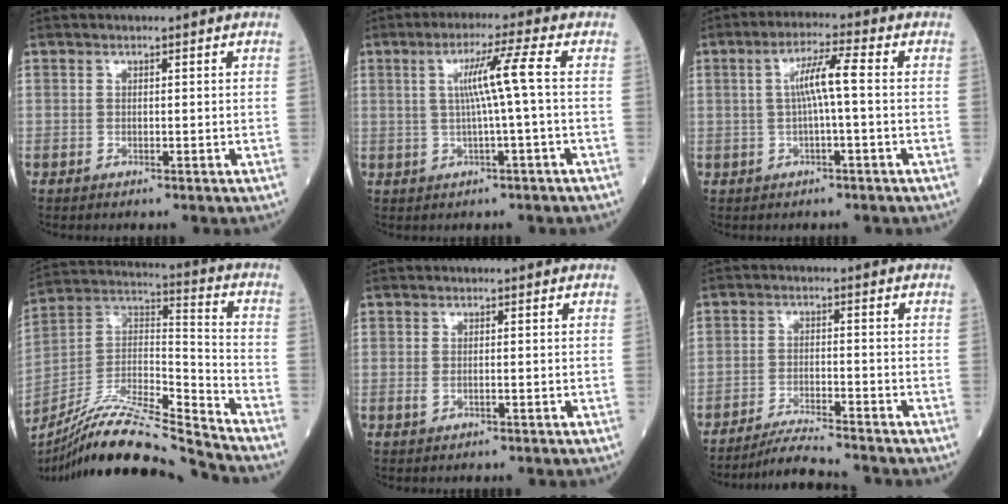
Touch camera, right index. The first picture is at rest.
{"total": 6.2, "force": [0.5, -1.6, 6.0], "torque": [-0.108, 0.010, 0.013]}
{"total": 5.5, "force": [0.2, 0.0, 5.5], "torque": [-0.101, 0.014, 0.005]}
{"total": 19.0, "force": [-17.5, -0.6, 7.4], "torque": [-0.148, 0.020, -0.317]}
{"total": 1.2, "force": [-0.2, 0.5, 1.0], "torque": [-0.023, -0.003, -0.001]}
{"total": 6.6, "force": [-6.2, -0.8, 2.0], "torque": [-0.032, -0.018, -0.111]}